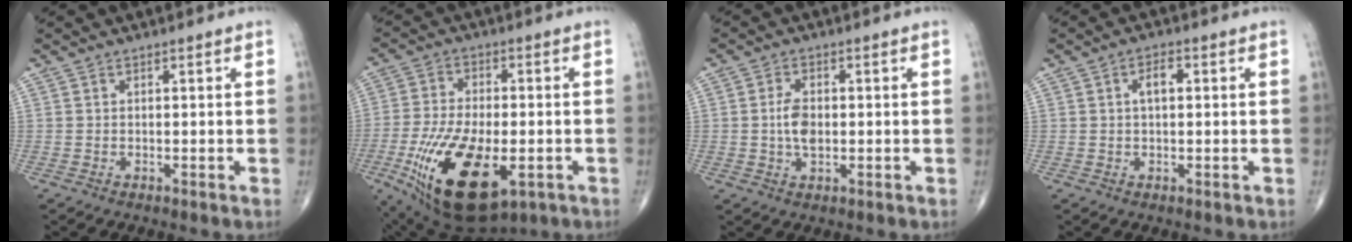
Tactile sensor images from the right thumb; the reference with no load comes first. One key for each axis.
{"total": 20.1, "fx": -6.8, "fy": 9.6, "fz": 16.3, "tx": -0.321, "ty": -0.005, "tz": -0.099}
{"total": 4.8, "fx": -0.1, "fy": 2.8, "fz": 3.9, "tx": -0.073, "ty": 0.002, "tz": -0.004}
{"total": 3.4, "fx": 0.6, "fy": 1.7, "fz": 2.9, "tx": -0.049, "ty": 0.007, "tz": 0.009}